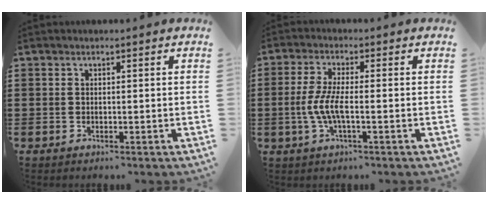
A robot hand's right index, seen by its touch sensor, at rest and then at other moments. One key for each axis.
{"total": 5.4, "fx": -1.3, "fy": 1.1, "fz": 5.2, "tx": -0.126, "ty": -0.010, "tz": -0.035}